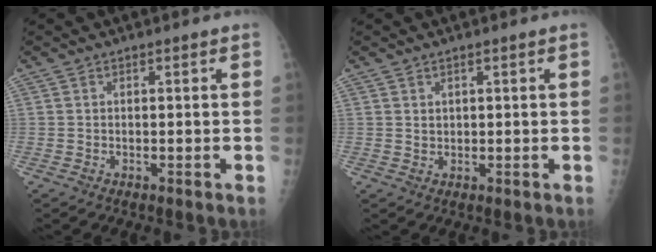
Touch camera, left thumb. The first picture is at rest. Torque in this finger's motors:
{"motor_torque": [-0.14, 0.10, 0.08, 0.18, 0.02]}